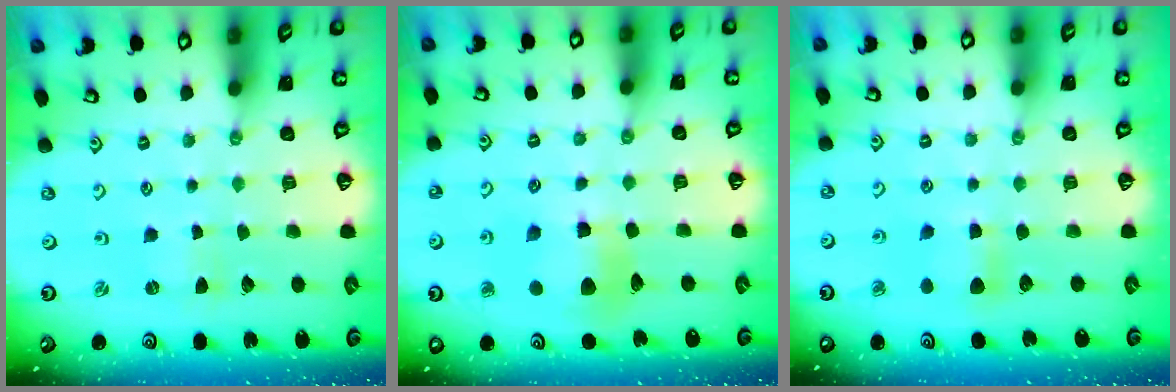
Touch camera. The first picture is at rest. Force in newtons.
{"total": 10.0, "press": 10.0, "slide": 1.3}
{"total": 6.9, "press": 6.8, "slide": 1.0}